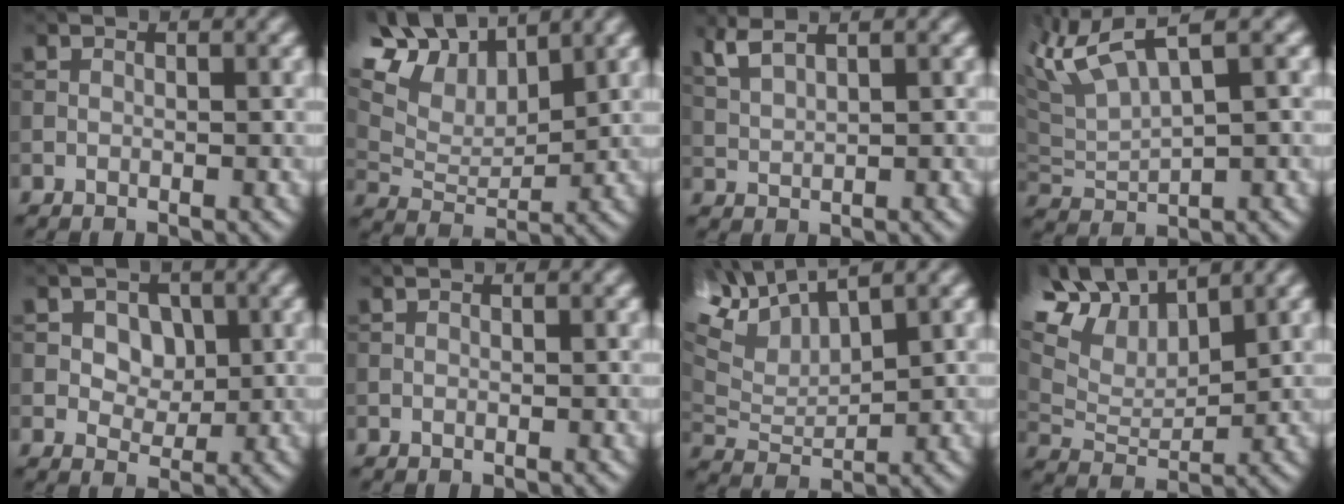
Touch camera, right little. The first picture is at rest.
{"total": 9.3, "force": [6.9, 3.4, 5.3], "torque": [-0.135, 0.030, 0.125]}
{"total": 2.3, "force": [1.7, 0.4, 1.5], "torque": [-0.045, 0.019, 0.046]}
{"total": 4.4, "force": [2.2, 0.7, 3.8], "torque": [-0.100, 0.021, 0.062]}
{"total": 2.0, "force": [0.4, 1.6, 1.1], "torque": [-0.035, -0.007, 0.036]}
{"total": 0.9, "force": [0.6, 0.4, 0.6], "torque": [-0.004, 0.012, -0.001]}
{"total": 7.2, "force": [4.9, 2.4, 4.7], "torque": [-0.121, 0.024, 0.108]}
{"total": 7.9, "force": [6.1, 2.5, 4.4], "torque": [-0.116, 0.022, 0.124]}